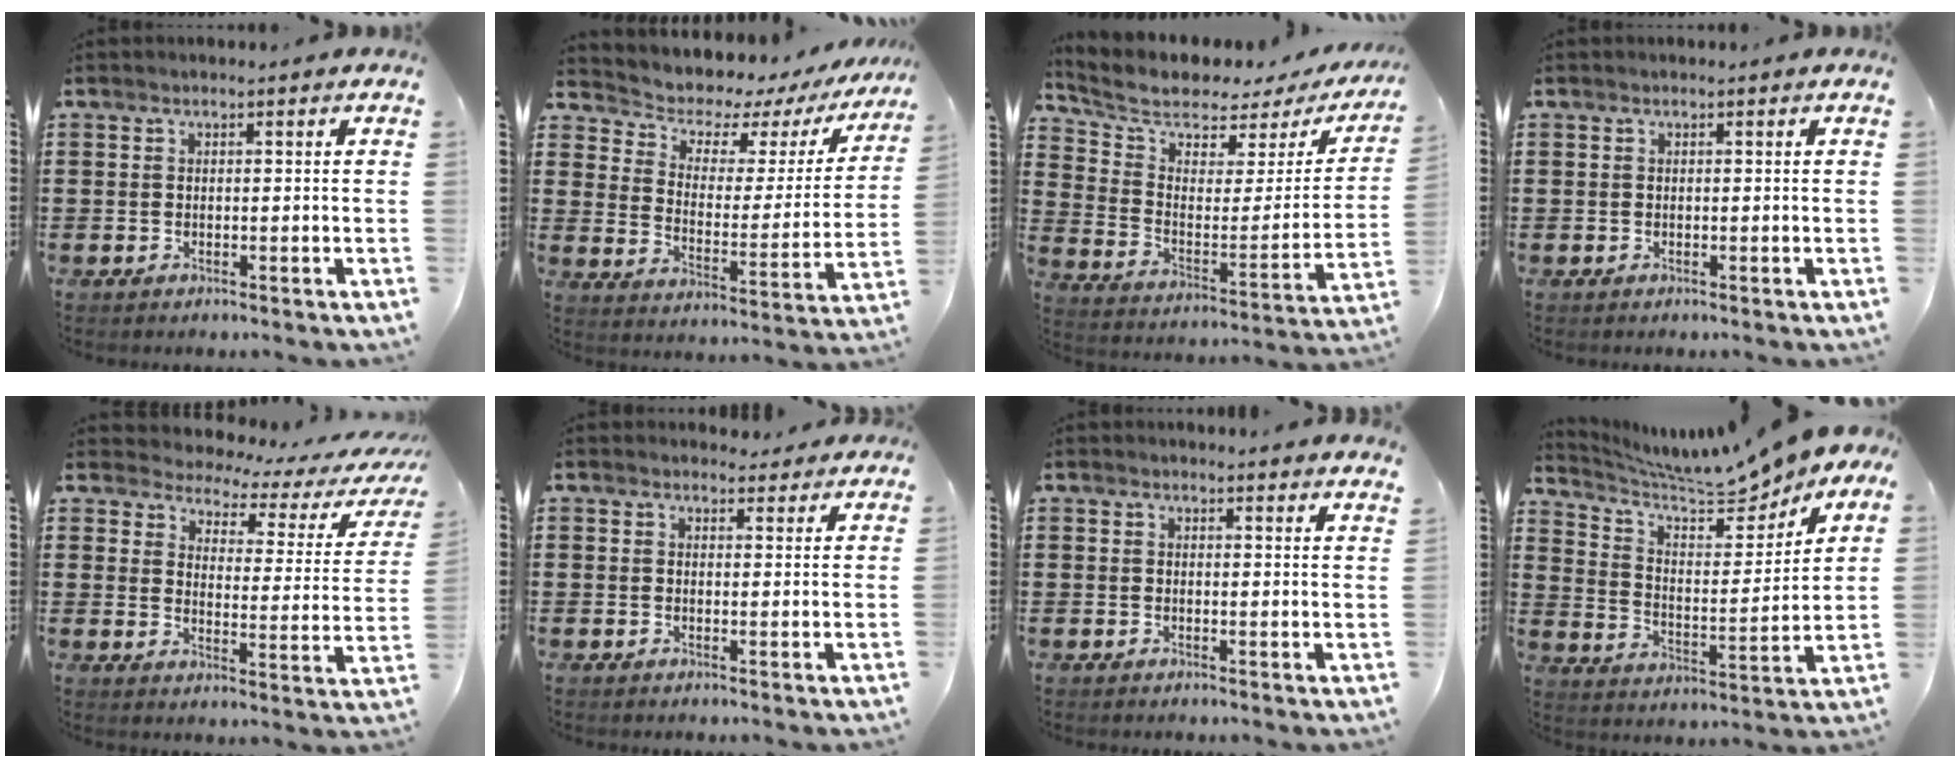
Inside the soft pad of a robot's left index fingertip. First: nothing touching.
{"total": 5.1, "force": [4.5, 2.0, 1.2], "torque": [-0.047, -0.043, 0.069]}
{"total": 5.1, "force": [4.4, 2.0, 1.8], "torque": [-0.066, -0.037, 0.071]}
{"total": 0.0}
{"total": 2.7, "force": [2.4, 1.0, 0.7], "torque": [-0.027, -0.026, 0.031]}
{"total": 2.5, "force": [2.2, 1.2, 0.1], "torque": [-0.001, -0.003, 0.040]}
{"total": 1.9, "force": [1.8, -0.2, 0.3], "torque": [-0.001, -0.005, 0.034]}
{"total": 9.0, "force": [8.3, 0.9, 3.5], "torque": [-0.097, -0.055, 0.137]}